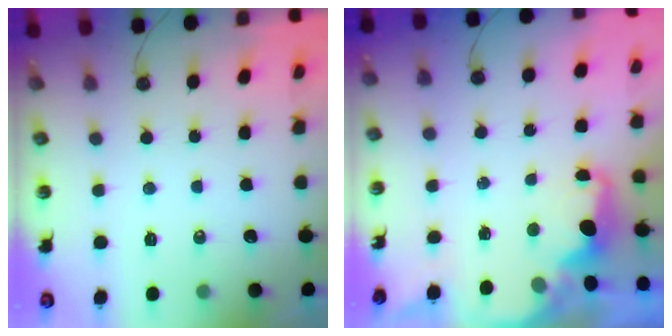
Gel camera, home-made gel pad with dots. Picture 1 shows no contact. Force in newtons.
{"total": 2.2, "press": 2.0, "slide": 0.8}